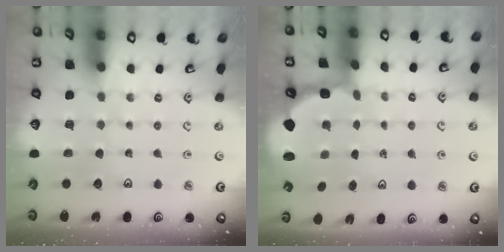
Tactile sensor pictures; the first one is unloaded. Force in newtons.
{"total": 2.9, "press": 1.9, "slide": 2.2}